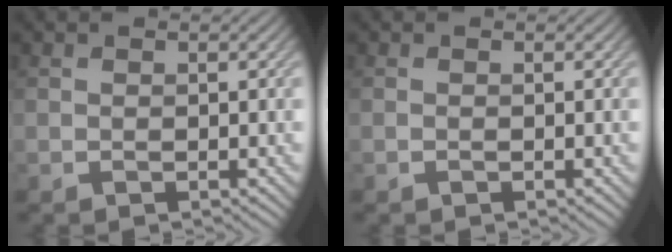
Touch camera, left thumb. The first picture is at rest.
{"total": 0.0}